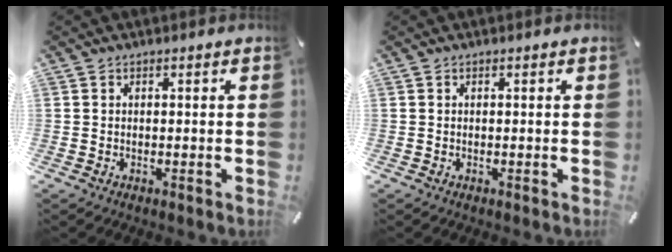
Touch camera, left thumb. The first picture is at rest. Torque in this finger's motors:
{"motor_torque": [0.00, 0.00, 0.02, 0.01, 0.00]}